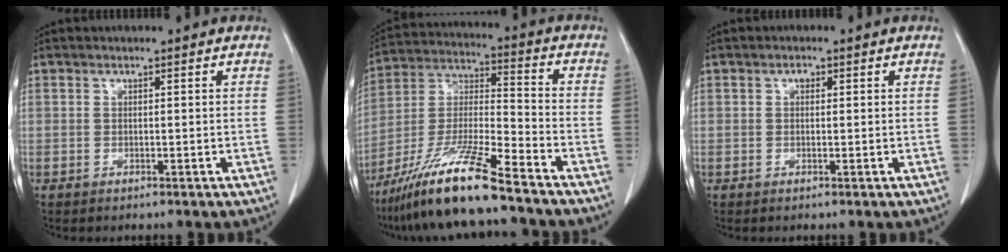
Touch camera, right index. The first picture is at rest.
{"total": 14.8, "force": [-11.1, -0.1, 9.9], "torque": [-0.198, -0.021, -0.205]}
{"total": 0.9, "force": [0.3, 0.6, 0.5], "torque": [-0.006, 0.003, 0.003]}